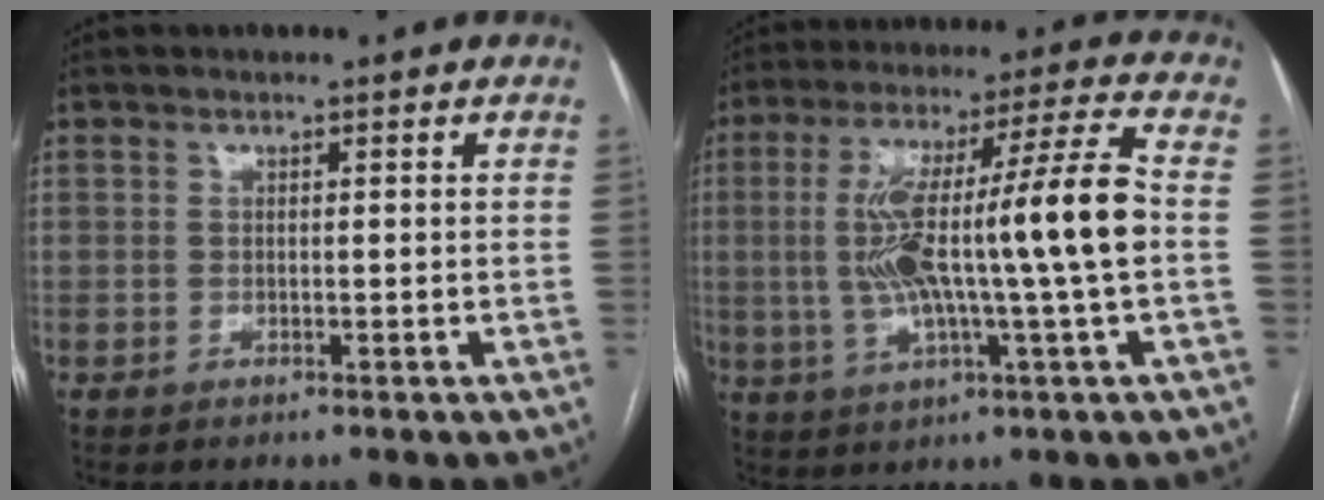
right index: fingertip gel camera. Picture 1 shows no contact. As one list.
[{"total": 16.8, "force": [-0.3, -0.1, 16.8], "torque": [-0.304, 0.022, -0.008]}]